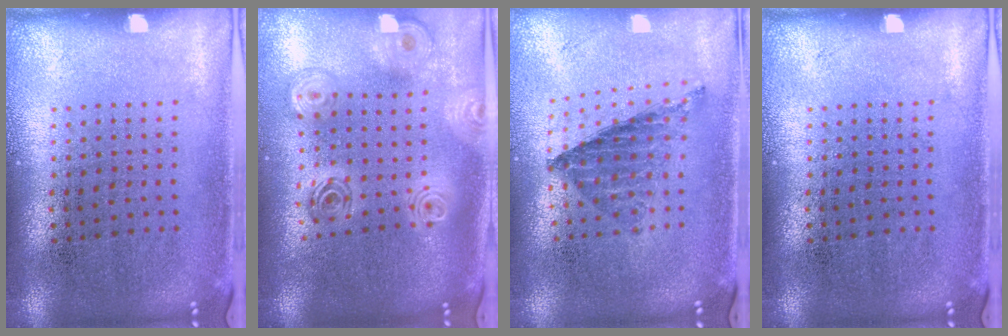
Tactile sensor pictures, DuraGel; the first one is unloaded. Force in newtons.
{"total": 2.3, "press": 1.8, "slide": 1.4}
{"total": 0.8, "press": 0.8, "slide": 0.0}
{"total": 0.0}